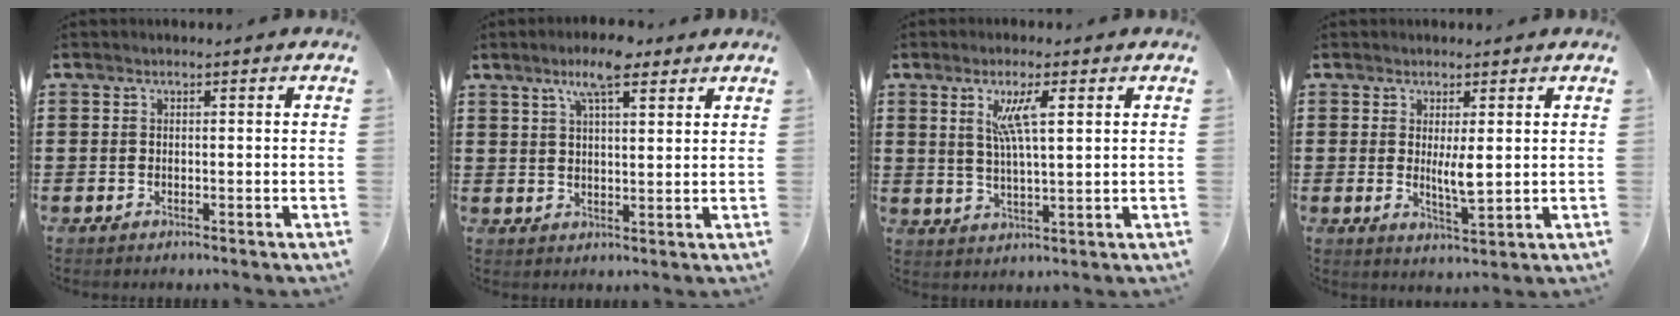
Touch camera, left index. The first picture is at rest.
{"total": 7.1, "force": [4.9, 1.7, 4.8], "torque": [-0.097, 0.001, 0.084]}
{"total": 5.8, "force": [2.5, 1.2, 5.1], "torque": [-0.102, 0.001, 0.039]}
{"total": 4.2, "force": [0.9, 1.1, 4.0], "torque": [-0.069, -0.005, 0.015]}